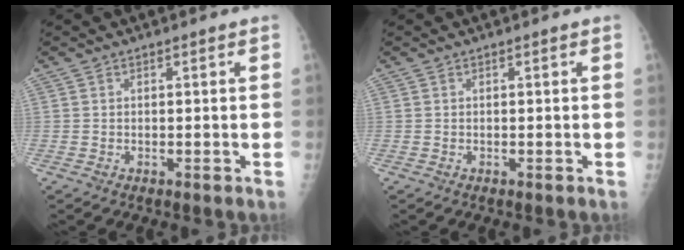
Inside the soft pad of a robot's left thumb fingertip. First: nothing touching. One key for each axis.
{"total": 0.0}